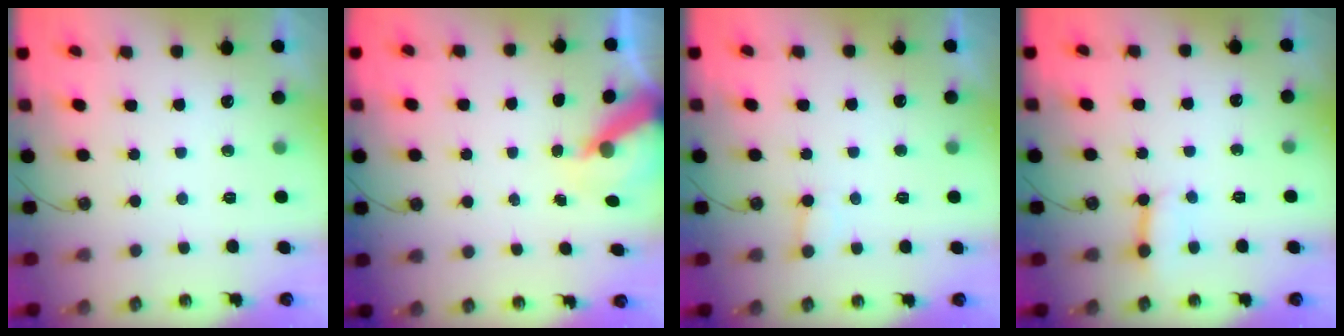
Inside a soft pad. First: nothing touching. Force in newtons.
{"total": 6.5, "press": 6.5, "slide": 0.5}
{"total": 4.7, "press": 4.6, "slide": 0.4}
{"total": 2.9, "press": 2.9, "slide": 0.2}